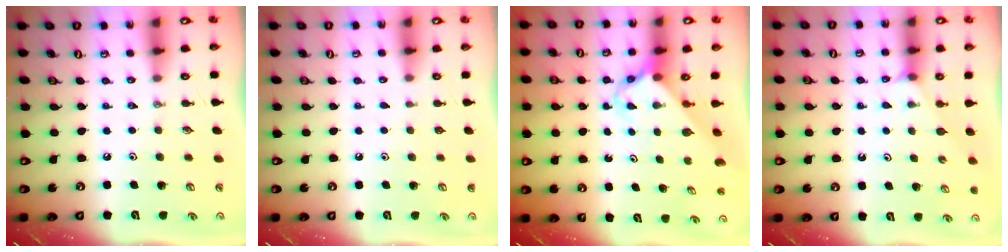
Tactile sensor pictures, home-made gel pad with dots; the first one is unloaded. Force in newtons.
{"total": 0.8, "press": 0.8, "slide": 0.1}
{"total": 2.9, "press": 2.9, "slide": 0.3}
{"total": 2.9, "press": 2.8, "slide": 0.5}